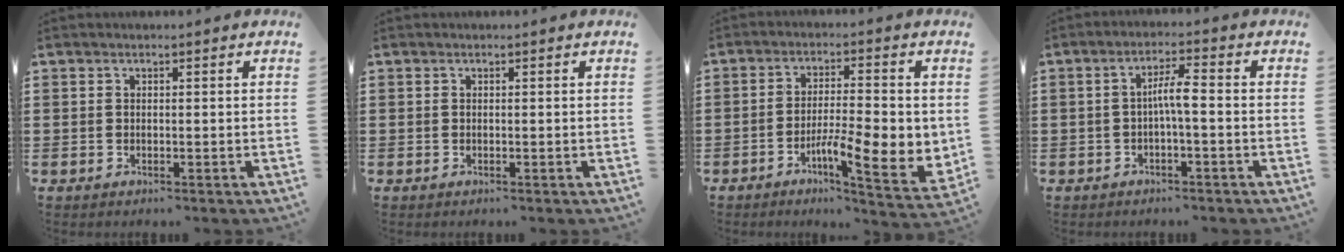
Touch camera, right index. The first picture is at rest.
{"total": 0.0}
{"total": 9.4, "force": [-2.2, 2.7, 8.8], "torque": [-0.136, -0.014, -0.035]}
{"total": 3.7, "force": [-0.6, 0.4, 3.6], "torque": [-0.068, 0.005, -0.015]}